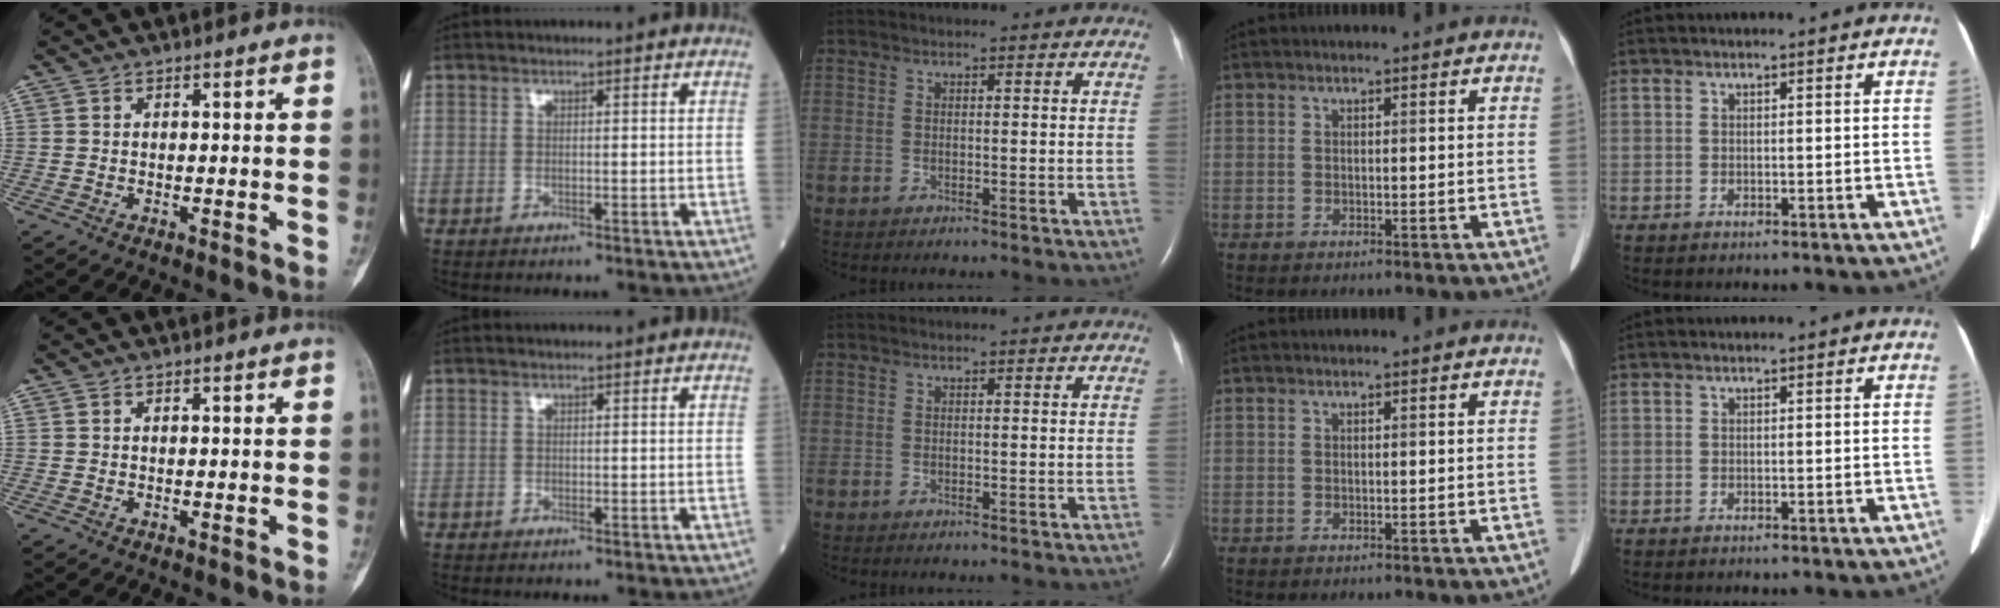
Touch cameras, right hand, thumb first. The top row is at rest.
{}